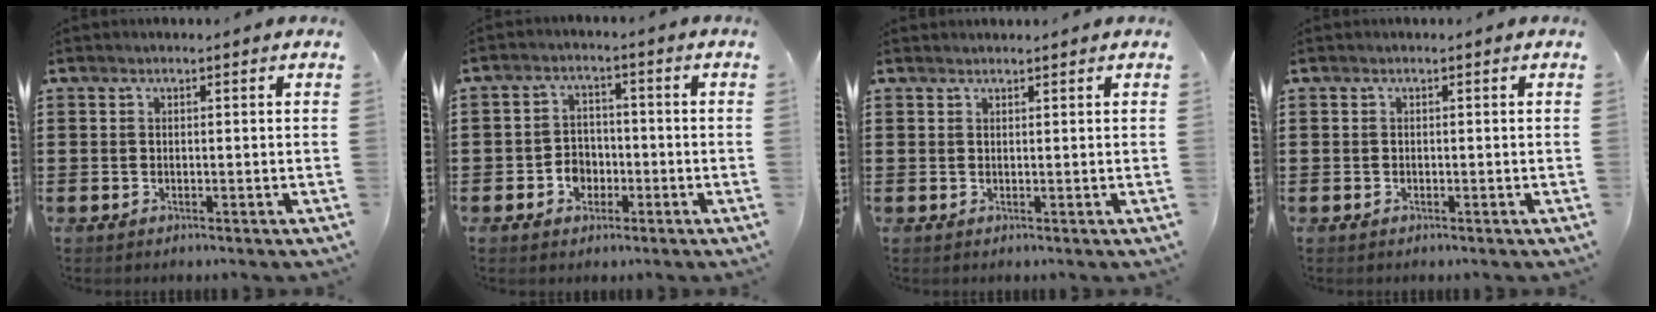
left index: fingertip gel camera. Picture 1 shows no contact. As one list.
[{"total": 3.8, "force": [-1.7, 3.0, 1.6], "torque": [-0.037, 0.007, -0.035]}, {"total": 0.8, "force": [0.7, 0.0, 0.1], "torque": [-0.004, -0.002, 0.015]}, {"total": 0.0}]